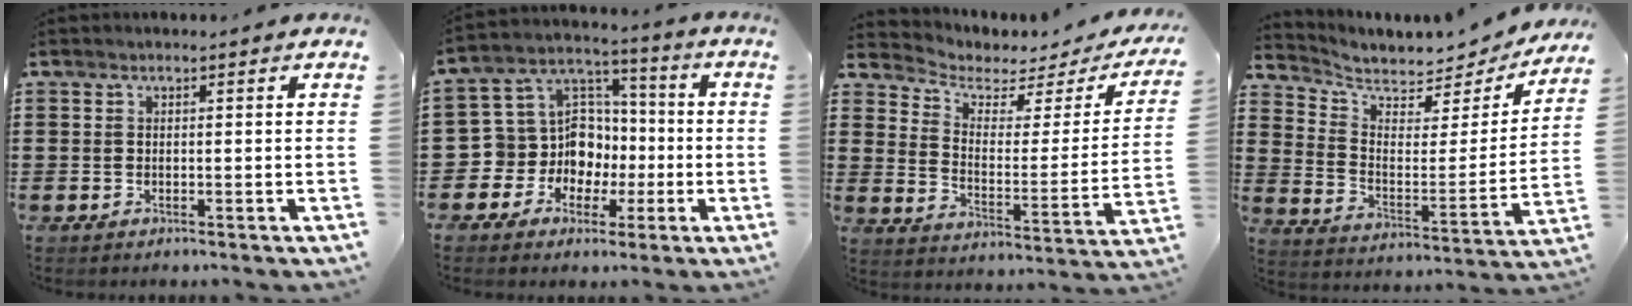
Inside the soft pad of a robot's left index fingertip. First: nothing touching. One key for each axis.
{"total": 10.8, "fx": -2.0, "fy": 10.2, "fz": 2.9, "tx": -0.106, "ty": 0.001, "tz": -0.030}
{"total": 3.2, "fx": 2.4, "fy": 1.7, "fz": 1.3, "tx": -0.048, "ty": -0.019, "tz": 0.034}
{"total": 4.7, "fx": 4.3, "fy": 1.6, "fz": 1.1, "tx": -0.052, "ty": -0.037, "tz": 0.071}